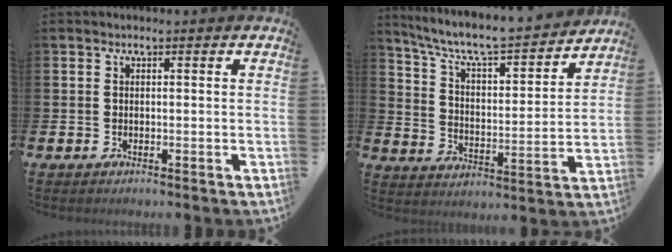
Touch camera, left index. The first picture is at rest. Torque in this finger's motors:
{"motor_torque": [0.30, -0.30, 0.69, 0.21]}